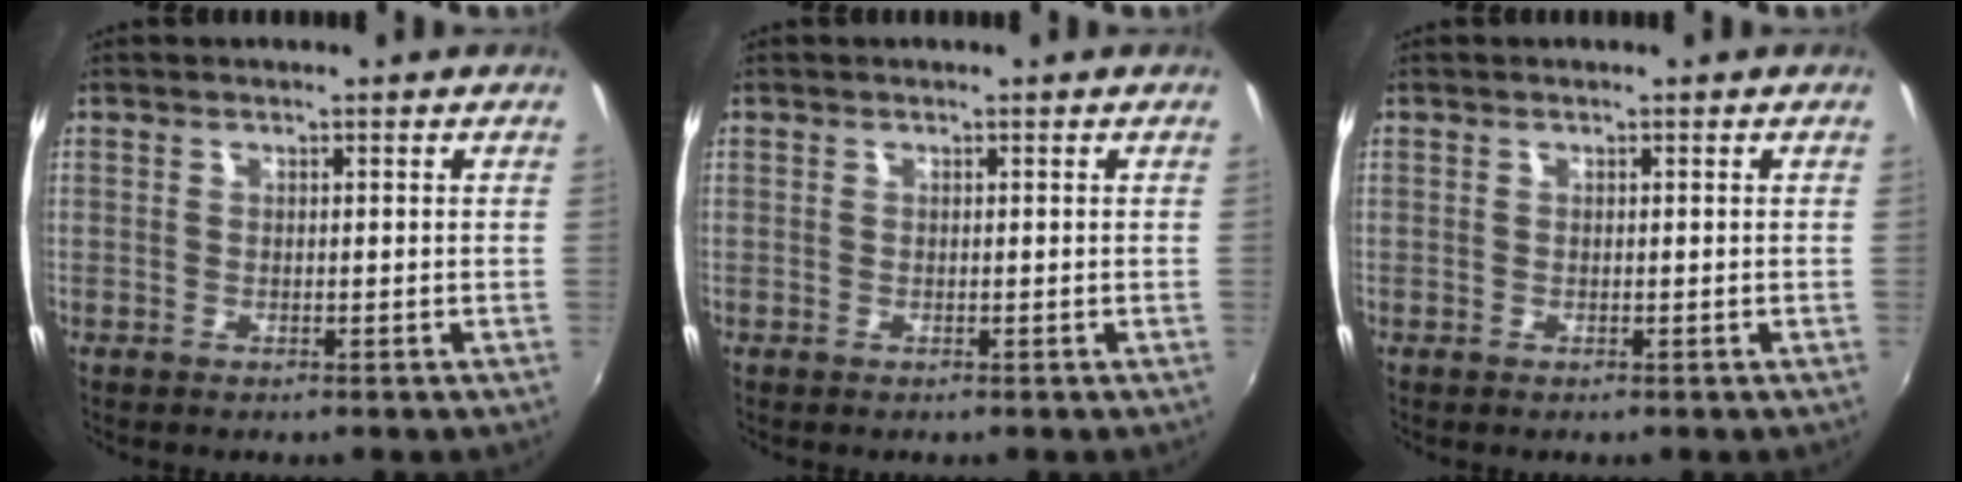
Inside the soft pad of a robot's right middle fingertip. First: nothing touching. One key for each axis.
{"total": 0.0}
{"total": 0.0}